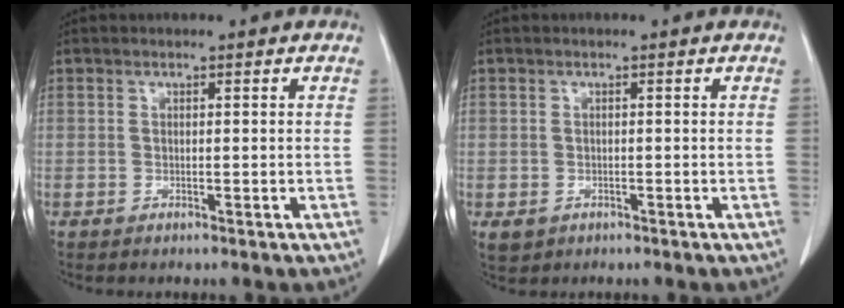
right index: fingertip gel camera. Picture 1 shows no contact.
{"total": 1.9, "force": [-0.6, 1.7, 0.6], "torque": [-0.008, 0.001, 0.002]}